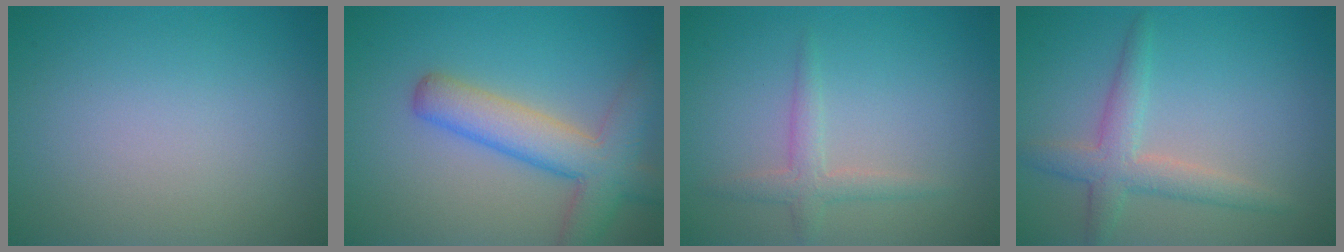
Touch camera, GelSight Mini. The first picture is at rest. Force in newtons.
{"total": 6.2, "press": 6.2, "slide": 0.4}
{"total": 1.9, "press": 1.9, "slide": 0.1}
{"total": 3.3, "press": 3.3, "slide": 0.1}